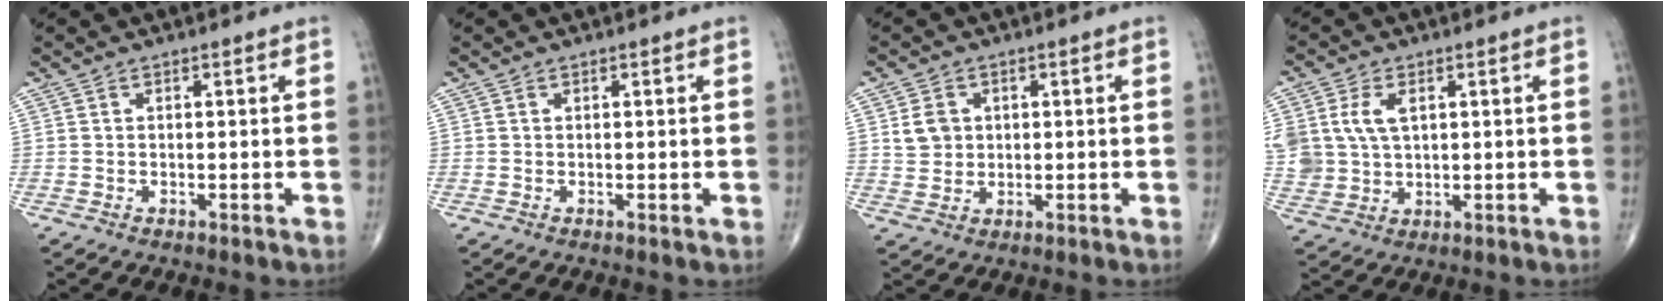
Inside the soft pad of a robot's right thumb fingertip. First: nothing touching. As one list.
[{"total": 0.0}, {"total": 4.6, "force": [1.2, 3.9, 2.1], "torque": [-0.020, -0.003, 0.025]}, {"total": 10.2, "force": [2.6, 7.1, 6.9], "torque": [-0.155, -0.004, 0.060]}]